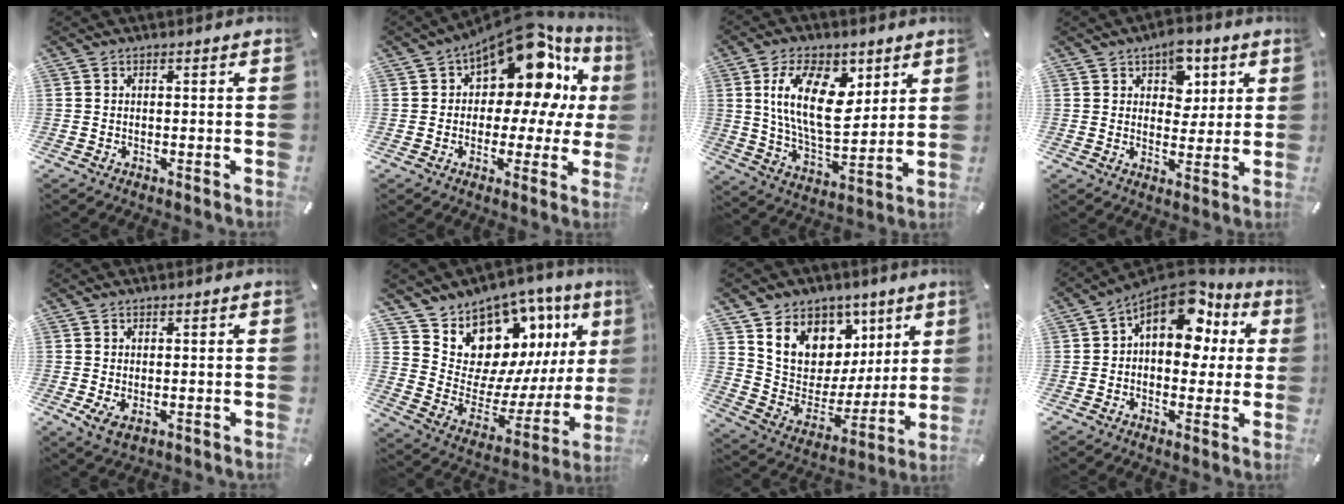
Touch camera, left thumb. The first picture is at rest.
{"total": 16.7, "force": [8.8, 9.0, 11.0], "torque": [-0.173, -0.072, 0.148]}
{"total": 17.5, "force": [6.5, 9.5, 13.2], "torque": [-0.264, -0.009, 0.110]}
{"total": 7.3, "force": [3.7, 5.3, 3.4], "torque": [-0.028, -0.012, 0.058]}
{"total": 2.7, "force": [-0.1, 1.5, 2.3], "torque": [-0.056, -0.003, -0.004]}
{"total": 14.0, "force": [10.0, 9.2, 3.1], "torque": [-0.043, -0.116, 0.195]}
{"total": 12.6, "force": [6.6, 10.2, 3.1], "torque": [-0.052, -0.067, 0.126]}
{"total": 14.5, "force": [5.9, 9.2, 9.5], "torque": [-0.139, -0.037, 0.102]}